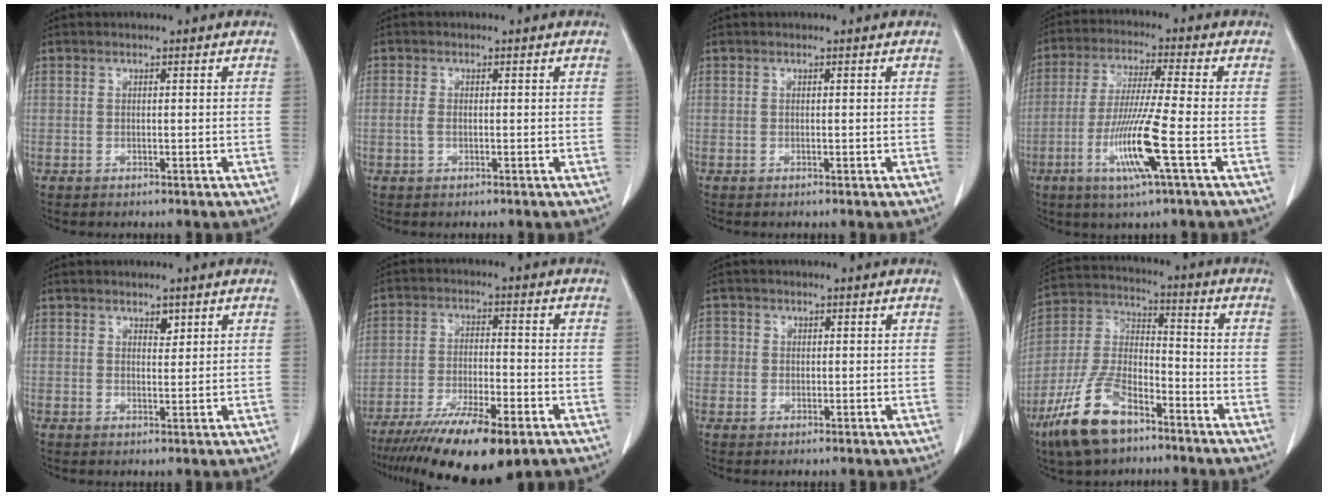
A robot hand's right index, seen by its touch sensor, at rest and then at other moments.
{"total": 1.1, "force": [-0.2, 0.6, 0.9], "torque": [-0.022, 0.001, -0.005]}
{"total": 0.0}
{"total": 10.9, "force": [-3.8, -0.7, 10.2], "torque": [-0.205, -0.020, -0.076]}
{"total": 1.4, "force": [1.0, 0.7, 0.8], "torque": [-0.010, -0.004, 0.014]}
{"total": 15.0, "force": [-10.3, 2.8, 10.6], "torque": [-0.178, -0.034, -0.171]}
{"total": 2.4, "force": [0.1, 2.4, 0.4], "torque": [0.007, 0.005, -0.001]}
{"total": 14.2, "force": [-9.1, 5.6, 9.3], "torque": [-0.205, -0.007, -0.176]}